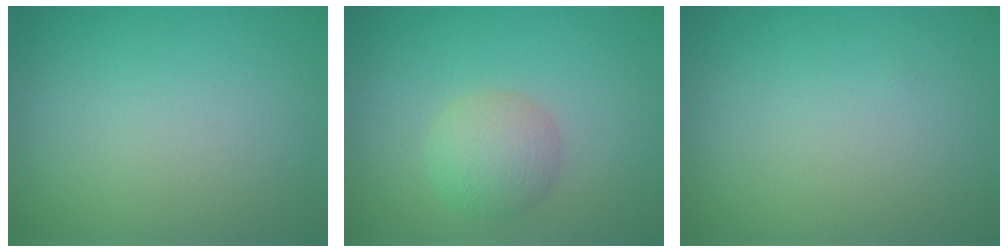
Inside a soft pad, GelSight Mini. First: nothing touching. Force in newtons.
{"total": 3.1, "press": 3.1, "slide": 0.1}
{"total": 0.0}